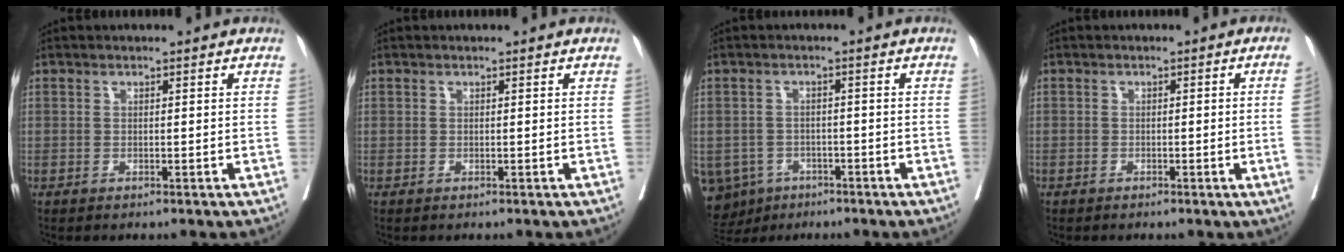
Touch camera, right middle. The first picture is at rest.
{"total": 0.0}
{"total": 9.6, "force": [-5.4, 7.5, 2.2], "torque": [-0.066, -0.001, -0.074]}
{"total": 2.8, "force": [-0.7, -0.7, 2.6], "torque": [-0.034, -0.001, -0.011]}